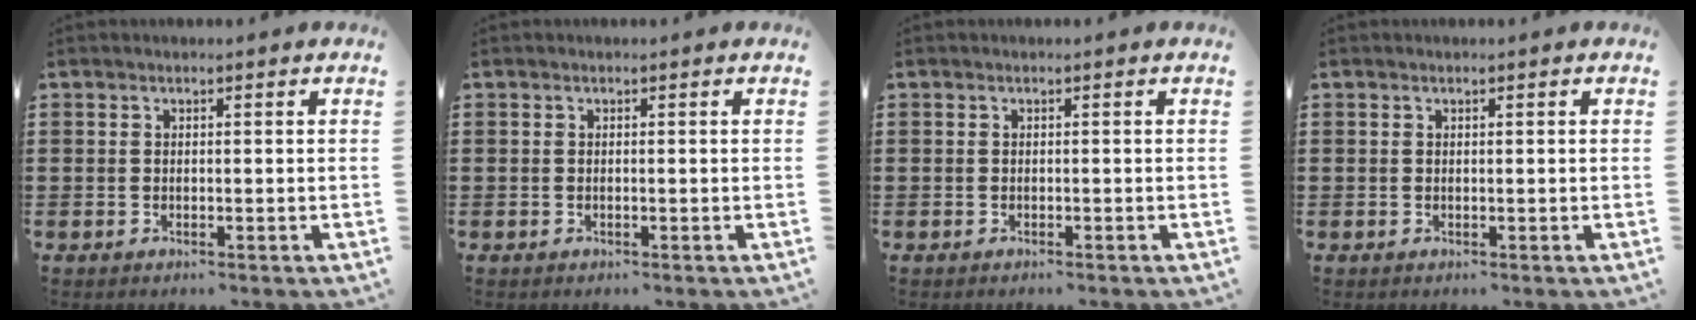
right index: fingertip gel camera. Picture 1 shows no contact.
{"total": 0.0}
{"total": 0.0}
{"total": 0.0}